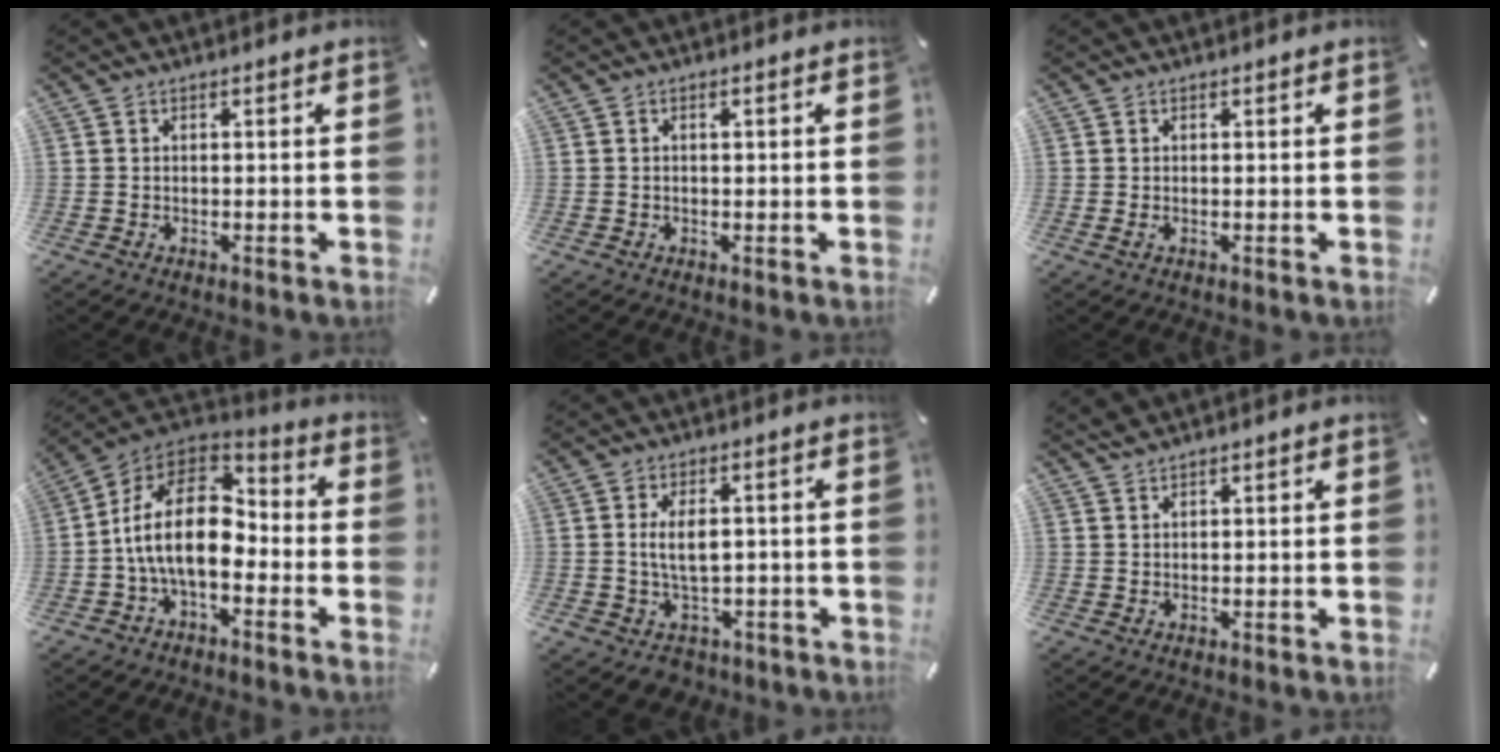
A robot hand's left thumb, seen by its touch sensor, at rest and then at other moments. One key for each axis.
{"total": 0.7, "fx": 0.2, "fy": 0.3, "fz": 0.7, "tx": -0.005, "ty": -0.002, "tz": 0.001}
{"total": 0.6, "fx": 0.3, "fy": 0.3, "fz": 0.5, "tx": -0.003, "ty": -0.002, "tz": 0.002}
{"total": 18.2, "fx": -2.7, "fy": 10.5, "fz": 14.6, "tx": -0.289, "ty": 0.025, "tz": -0.046}
{"total": 7.7, "fx": -0.5, "fy": 5.2, "fz": 5.8, "tx": -0.085, "ty": 0.005, "tz": -0.009}
{"total": 1.1, "fx": 1.1, "fy": -0.1, "fz": 0.0, "tx": -0.001, "ty": -0.002, "tz": 0.021}